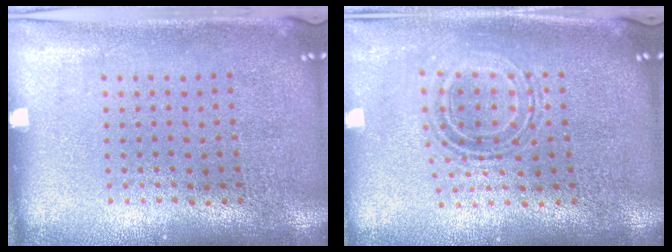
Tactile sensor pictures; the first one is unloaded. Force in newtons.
{"total": 0.8, "press": 0.8, "slide": 0.2}